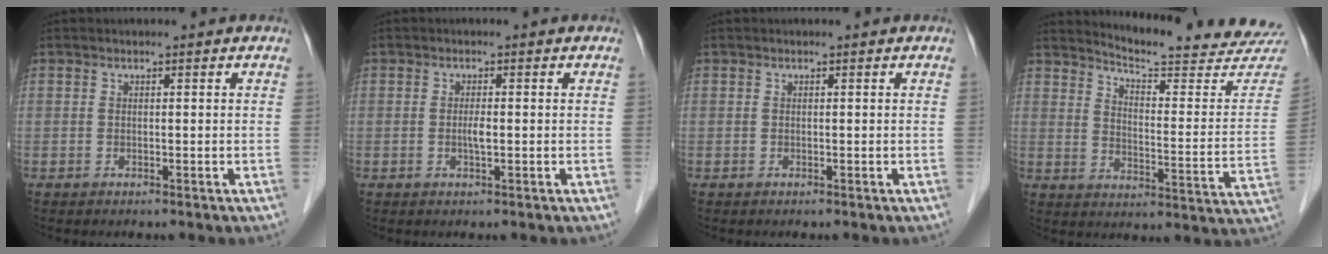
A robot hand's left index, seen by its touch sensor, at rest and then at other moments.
{"total": 1.4, "force": [-0.2, 0.2, 1.4], "torque": [-0.029, 0.000, -0.004]}
{"total": 0.0}
{"total": 21.4, "force": [20.7, 0.4, 5.3], "torque": [-0.077, -0.121, 0.247]}